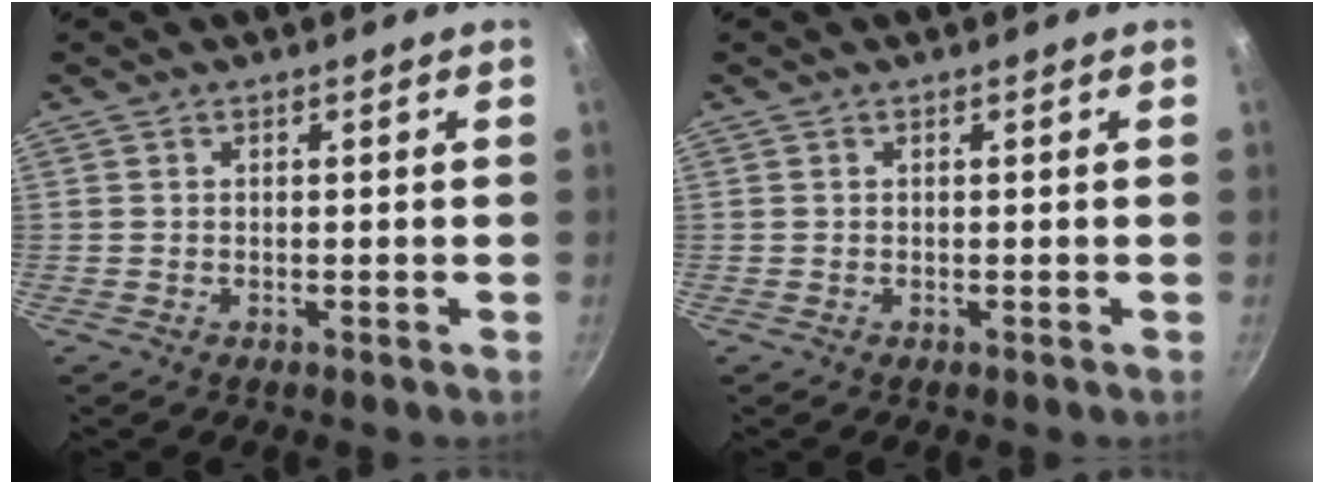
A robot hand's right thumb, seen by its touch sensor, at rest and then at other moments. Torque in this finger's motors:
{"motor_torque": [-0.17, 0.17, -0.02, 0.01, 0.03]}